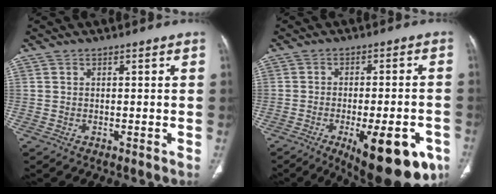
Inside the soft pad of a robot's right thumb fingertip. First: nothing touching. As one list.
[{"total": 18.0, "force": [-8.3, 6.5, 14.6], "torque": [-0.142, 0.016, -0.101]}]